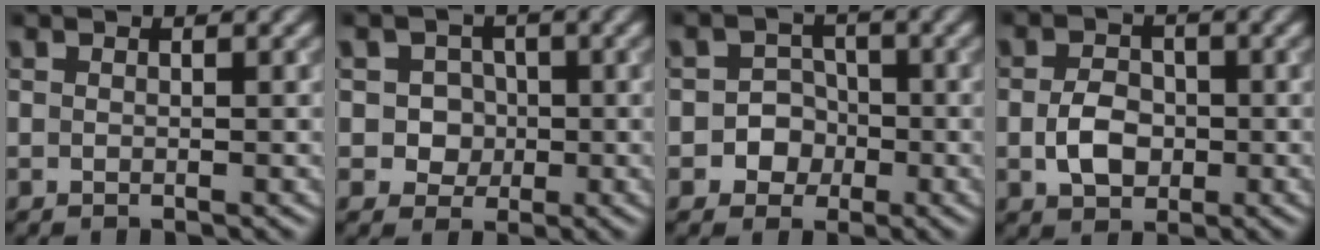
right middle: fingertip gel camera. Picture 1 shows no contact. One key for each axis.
{"total": 2.8, "fx": -0.1, "fy": 2.6, "fz": 1.1, "tx": 0.006, "ty": 0.006, "tz": -0.015}
{"total": 3.6, "fx": -1.1, "fy": 3.3, "fz": 0.8, "tx": 0.021, "ty": 0.010, "tz": -0.037}
{"total": 3.4, "fx": -0.6, "fy": 2.5, "fz": 2.2, "tx": -0.042, "ty": -0.001, "tz": -0.014}